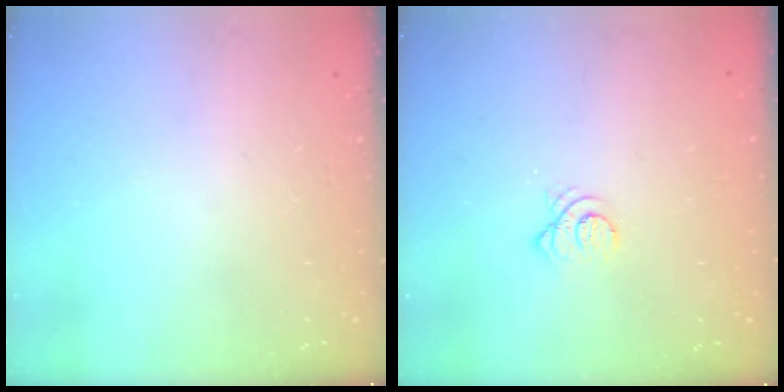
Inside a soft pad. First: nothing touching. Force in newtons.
{"total": 3.6, "press": 3.5, "slide": 0.5}